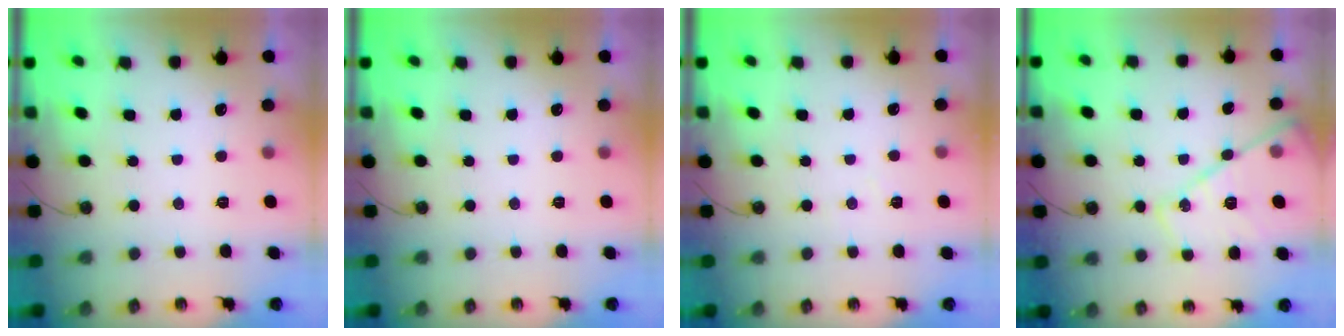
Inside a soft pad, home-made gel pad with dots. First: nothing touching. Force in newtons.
{"total": 0.0}
{"total": 3.6, "press": 3.6, "slide": 0.6}
{"total": 16.3, "press": 16.2, "slide": 1.7}